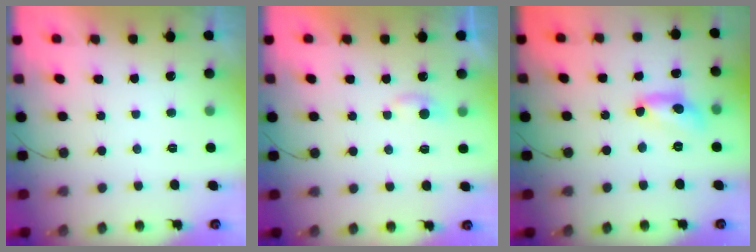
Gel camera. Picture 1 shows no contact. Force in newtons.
{"total": 3.4, "press": 3.4, "slide": 0.5}
{"total": 9.8, "press": 9.8, "slide": 0.7}